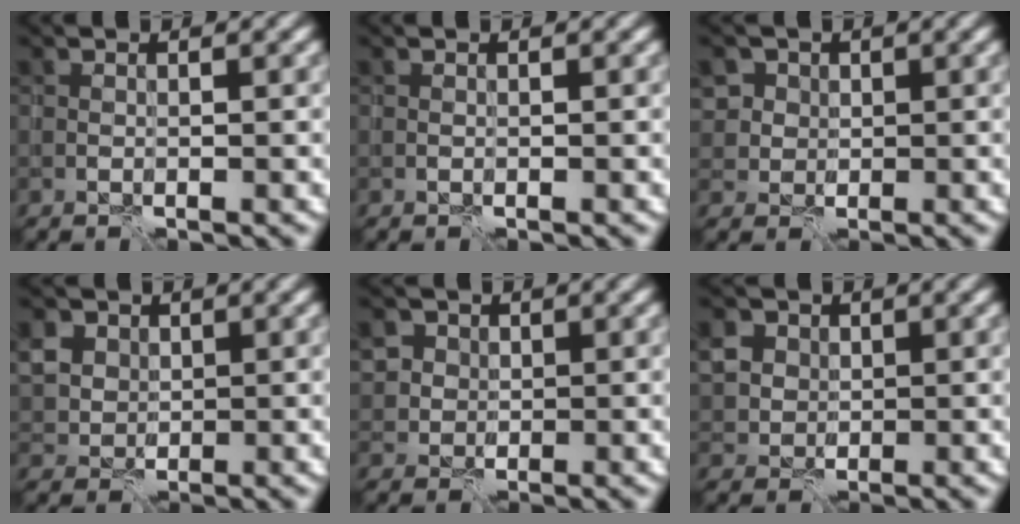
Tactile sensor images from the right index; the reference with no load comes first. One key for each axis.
{"total": 0.0}
{"total": 3.6, "fx": 1.4, "fy": 3.2, "fz": 0.9, "tx": -0.019, "ty": 0.004, "tz": 0.027}
{"total": 3.1, "fx": 1.2, "fy": 2.6, "fz": 1.2, "tx": -0.035, "ty": 0.002, "tz": 0.024}
{"total": 3.9, "fx": 1.2, "fy": 3.4, "fz": 1.3, "tx": -0.033, "ty": 0.011, "tz": 0.026}
{"total": 3.8, "fx": 1.2, "fy": 3.3, "fz": 1.4, "tx": -0.048, "ty": 0.008, "tz": 0.031}